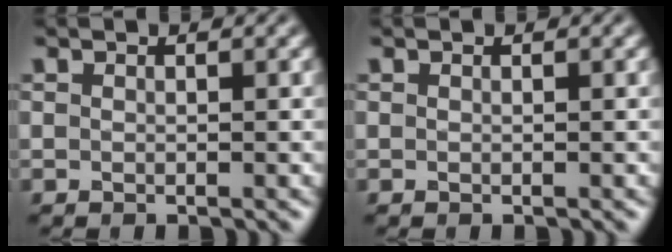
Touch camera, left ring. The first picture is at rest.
{"total": 0.0}